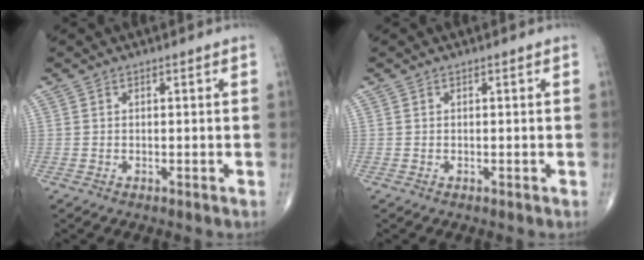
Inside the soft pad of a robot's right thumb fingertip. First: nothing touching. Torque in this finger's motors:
{"motor_torque": [0.00, 0.00, 0.10, 0.10, 0.00]}